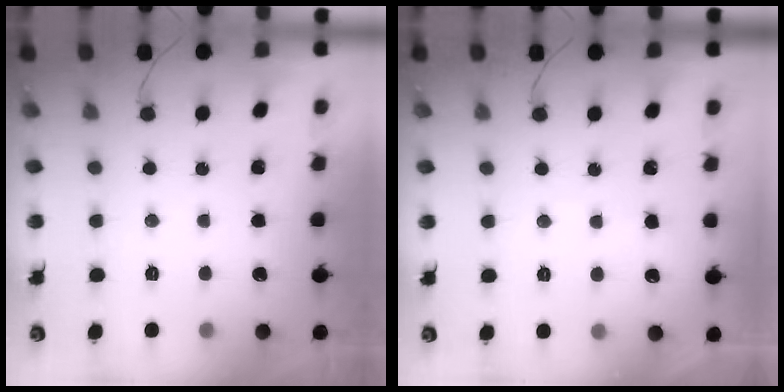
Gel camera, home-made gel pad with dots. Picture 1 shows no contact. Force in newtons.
{"total": 2.5, "press": 2.5, "slide": 0.3}